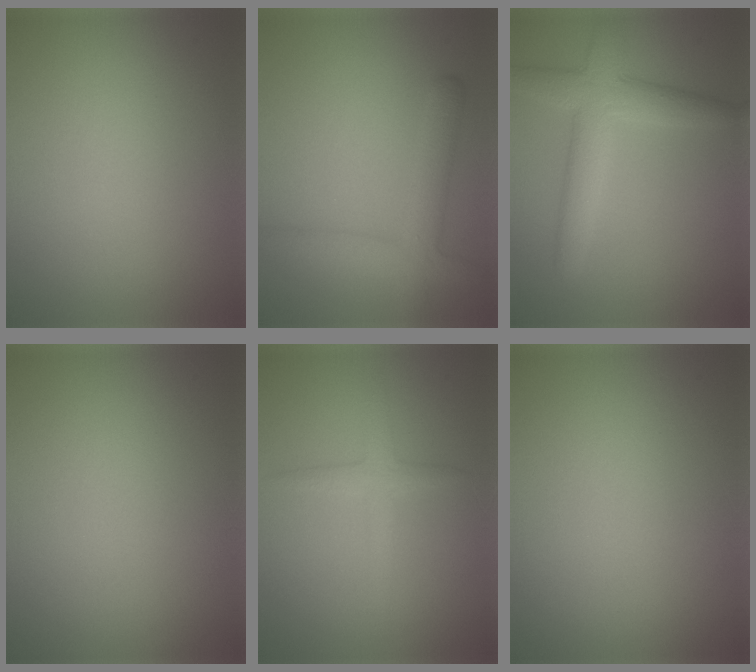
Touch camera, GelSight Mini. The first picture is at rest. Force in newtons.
{"total": 4.1, "press": 4.1, "slide": 0.2}
{"total": 4.9, "press": 4.9, "slide": 0.2}
{"total": 0.0}
{"total": 1.9, "press": 1.9, "slide": 0.1}
{"total": 0.0}